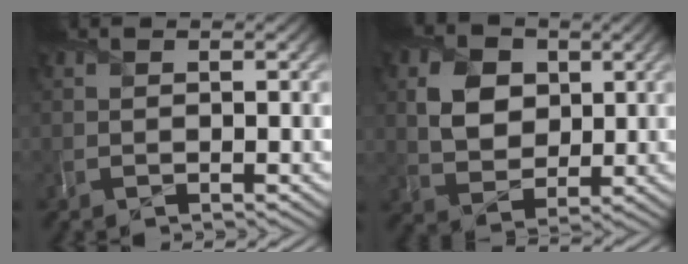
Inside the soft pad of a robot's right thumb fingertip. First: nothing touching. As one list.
[{"total": 6.6, "force": [1.9, 5.1, 3.7], "torque": [-0.090, 0.002, 0.028]}]